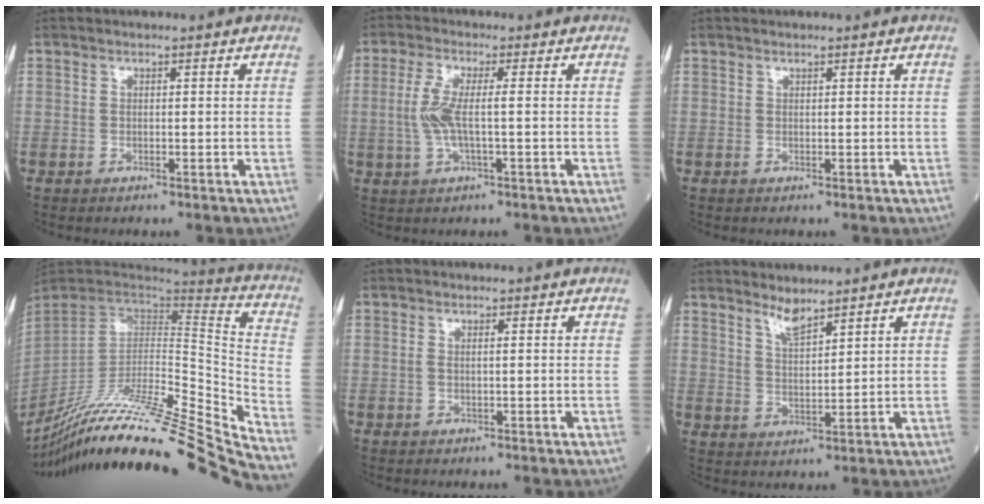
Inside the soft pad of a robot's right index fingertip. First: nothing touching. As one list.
[{"total": 5.2, "force": [-0.2, 0.8, 5.2], "torque": [-0.123, 0.003, -0.008]}, {"total": 0.0}, {"total": 35.7, "force": [-31.0, -0.8, 17.7], "torque": [-0.223, -0.074, -0.475]}, {"total": 0.9, "force": [0.0, 0.1, 0.9], "torque": [-0.023, 0.000, 0.000]}, {"total": 3.4, "force": [3.1, 0.1, 1.5], "torque": [-0.031, -0.010, 0.061]}]